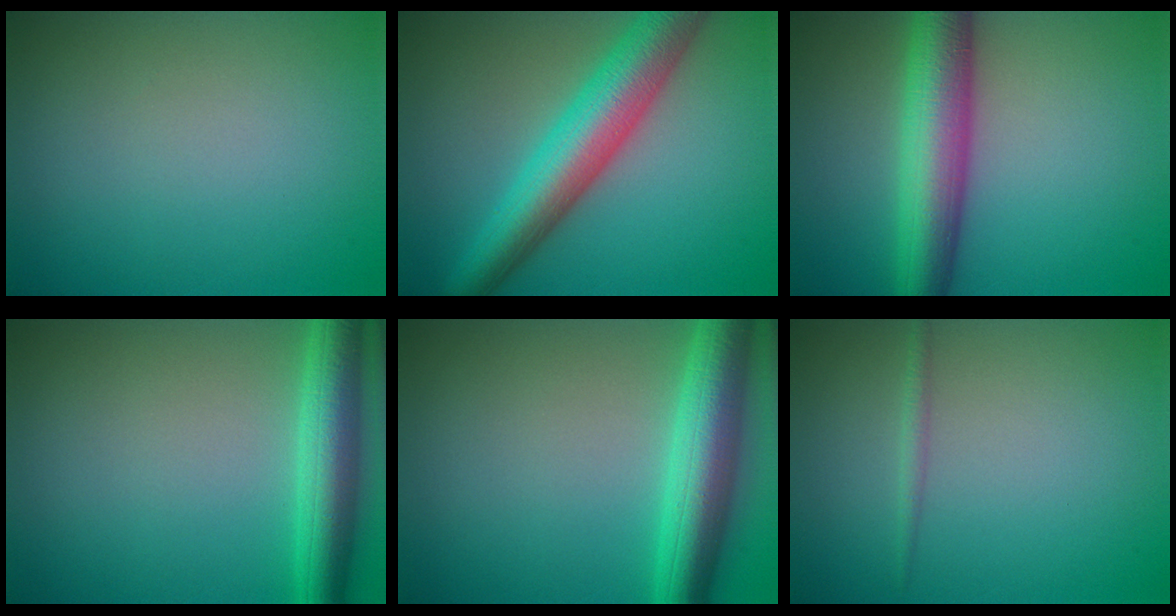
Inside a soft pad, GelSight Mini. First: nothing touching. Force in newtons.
{"total": 7.9, "press": 7.9, "slide": 0.2}
{"total": 7.2, "press": 7.2, "slide": 0.2}
{"total": 5.3, "press": 5.3, "slide": 0.1}
{"total": 6.6, "press": 6.6, "slide": 0.2}
{"total": 0.8, "press": 0.8, "slide": 0.1}